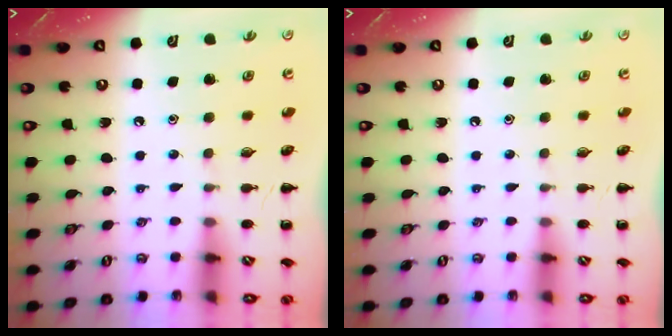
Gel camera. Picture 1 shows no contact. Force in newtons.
{"total": 0.0}